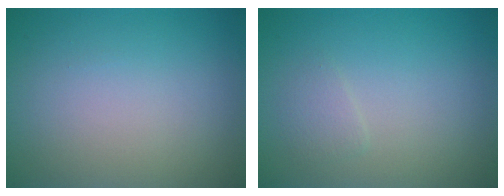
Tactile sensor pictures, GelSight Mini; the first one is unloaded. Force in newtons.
{"total": 1.0, "press": 1.0, "slide": 0.0}